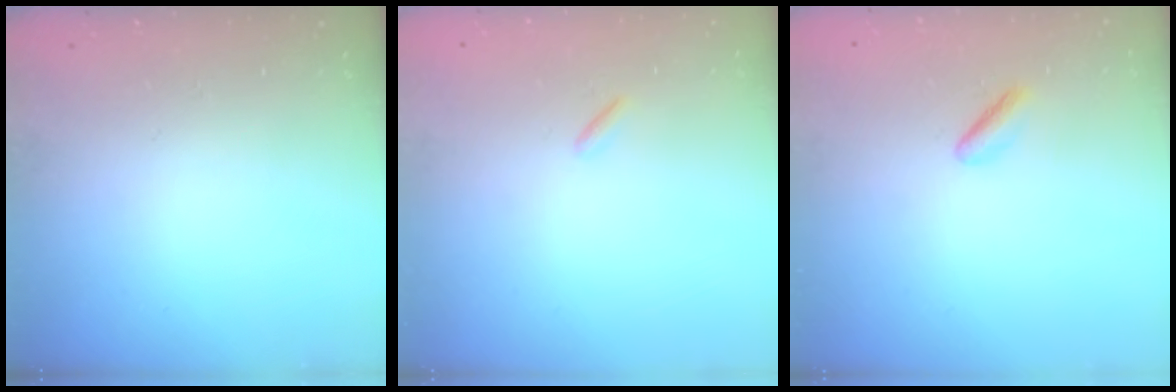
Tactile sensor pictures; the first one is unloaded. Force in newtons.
{"total": 0.8, "press": 0.7, "slide": 0.4}
{"total": 2.1, "press": 2.0, "slide": 0.6}